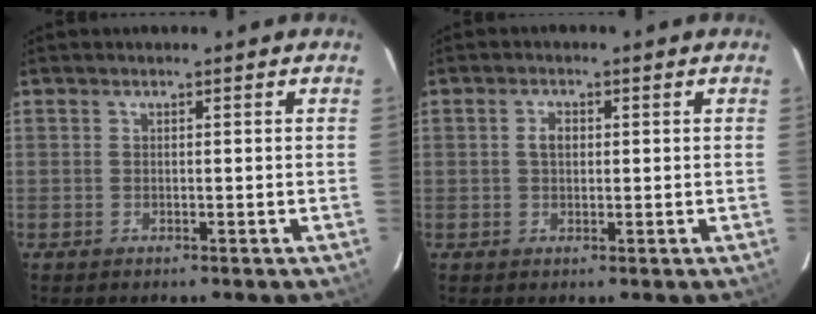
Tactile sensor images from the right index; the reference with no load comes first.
{"total": 2.3, "force": [0.3, 1.5, 1.6], "torque": [-0.031, 0.007, 0.006]}